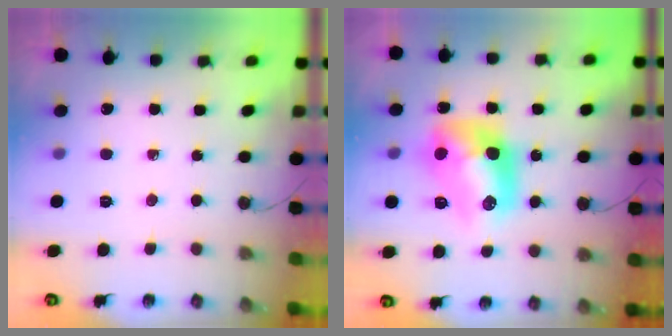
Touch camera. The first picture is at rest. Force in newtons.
{"total": 12.8, "press": 12.8, "slide": 1.1}